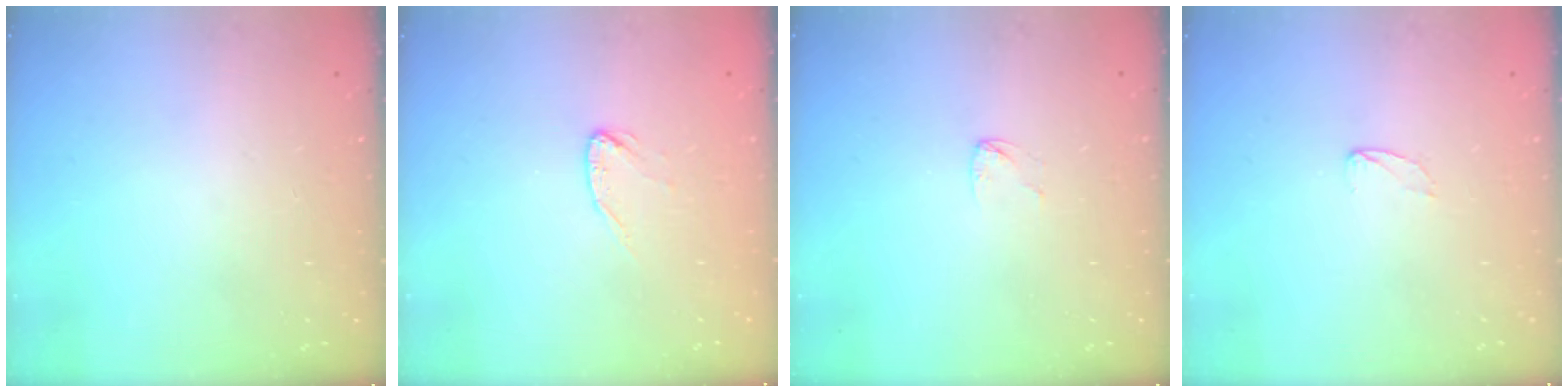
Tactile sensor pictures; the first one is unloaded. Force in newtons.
{"total": 3.6, "press": 3.6, "slide": 0.4}
{"total": 2.8, "press": 2.8, "slide": 0.2}
{"total": 4.0, "press": 4.0, "slide": 0.4}